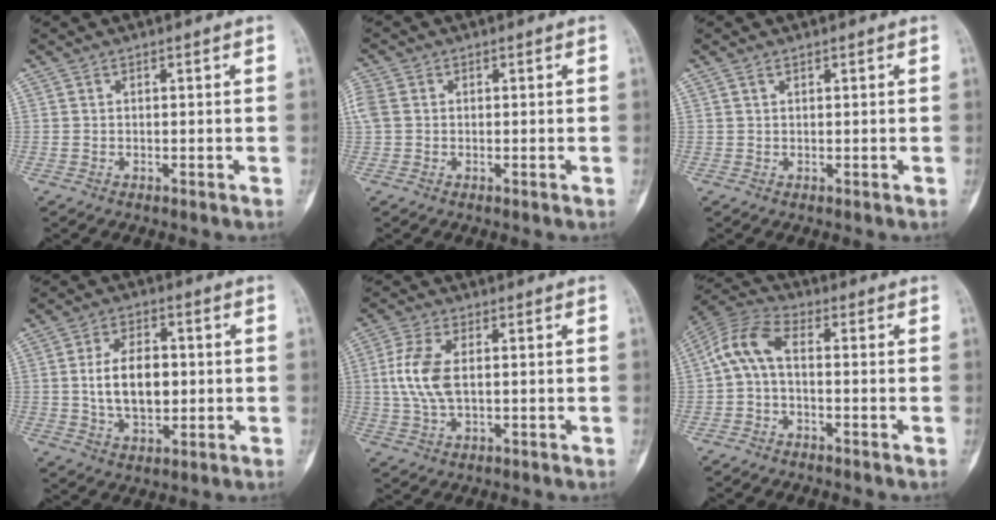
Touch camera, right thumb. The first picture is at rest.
{"total": 3.8, "force": [0.2, 3.1, 2.2], "torque": [-0.067, 0.009, 0.003]}
{"total": 0.6, "force": [0.5, 0.2, 0.3], "torque": [-0.010, 0.000, 0.010]}
{"total": 10.4, "force": [0.2, 6.3, 8.3], "torque": [-0.129, 0.005, 0.008]}
{"total": 8.2, "force": [0.6, 4.2, 7.0], "torque": [-0.161, 0.003, 0.012]}
{"total": 7.3, "force": [-0.6, 3.5, 6.4], "torque": [-0.133, 0.027, -0.025]}